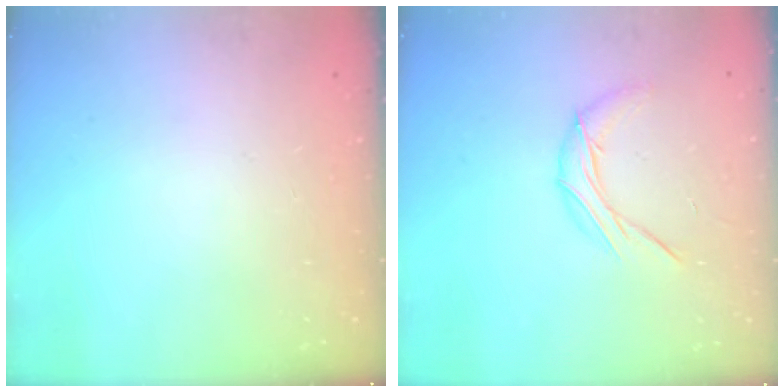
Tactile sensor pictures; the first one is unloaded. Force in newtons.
{"total": 7.9, "press": 7.9, "slide": 0.4}